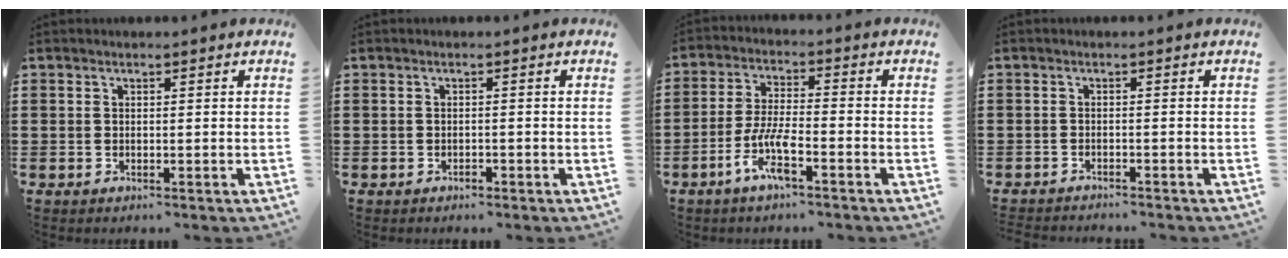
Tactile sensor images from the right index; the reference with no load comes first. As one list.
[{"total": 0.8, "force": [-0.7, 0.2, 0.2], "torque": [-0.007, -0.003, -0.014]}, {"total": 7.1, "force": [-3.8, 1.3, 5.8], "torque": [-0.135, -0.011, -0.077]}, {"total": 1.2, "force": [-1.2, -0.1, 0.0], "torque": [-0.002, 0.000, -0.024]}]